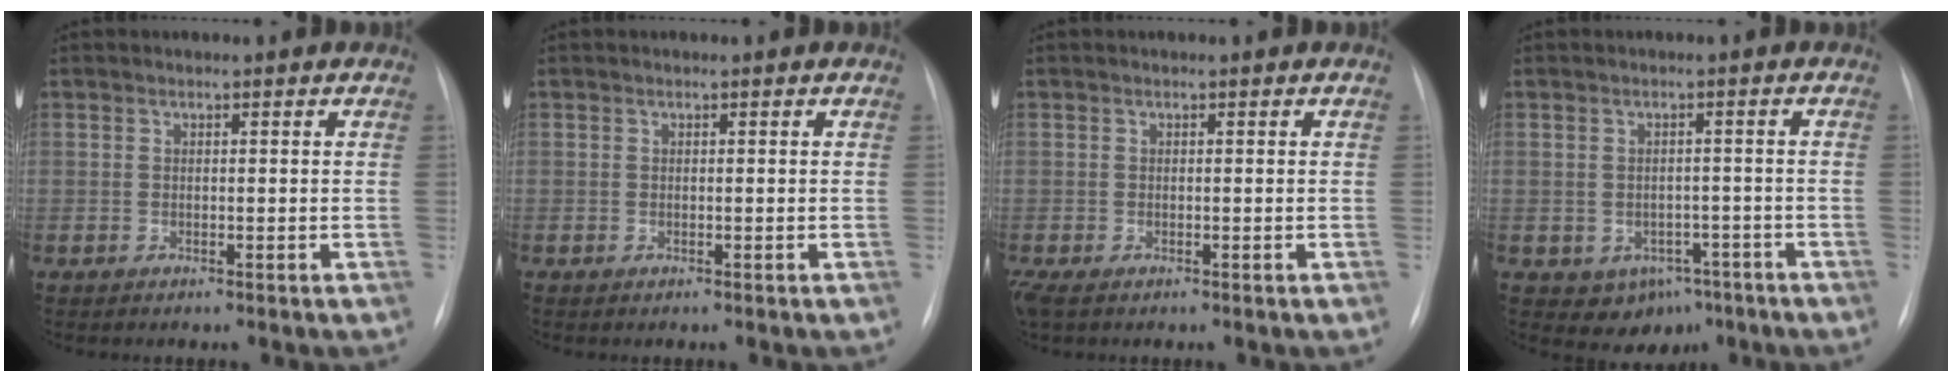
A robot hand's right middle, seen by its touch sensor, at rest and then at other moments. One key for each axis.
{"total": 0.0}
{"total": 2.9, "fx": -1.9, "fy": 1.3, "fz": 1.7, "tx": -0.040, "ty": -0.010, "tz": -0.030}
{"total": 5.5, "fx": -3.1, "fy": 4.2, "fz": 2.0, "tx": -0.020, "ty": 0.011, "tz": -0.031}